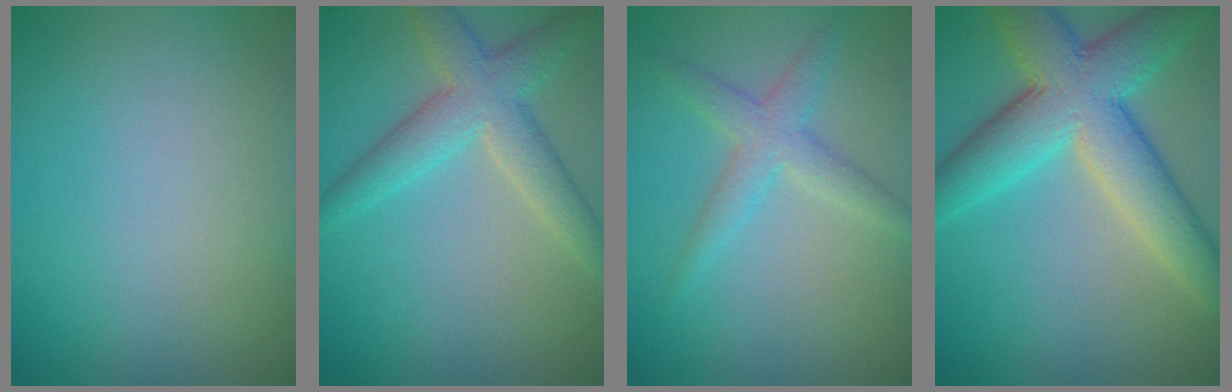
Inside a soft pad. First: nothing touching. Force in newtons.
{"total": 4.8, "press": 4.8, "slide": 0.3}
{"total": 2.8, "press": 2.8, "slide": 0.0}
{"total": 8.9, "press": 8.9, "slide": 0.4}